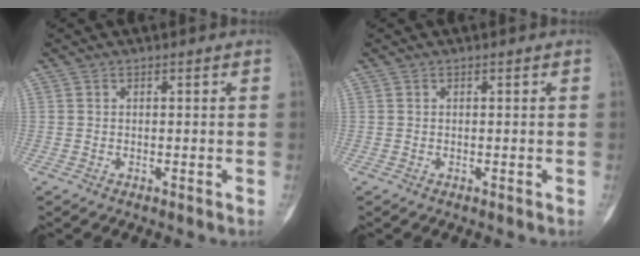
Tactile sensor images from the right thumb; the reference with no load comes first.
{"total": 0.0}